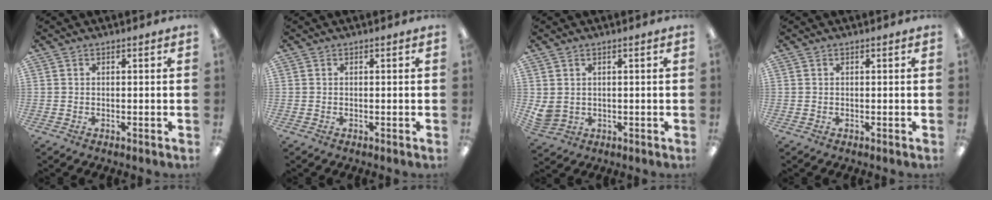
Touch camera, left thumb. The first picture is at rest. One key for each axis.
{"total": 0.0}
{"total": 3.7, "fx": 1.5, "fy": 3.0, "fz": 1.5, "tx": -0.041, "ty": -0.003, "tz": 0.029}
{"total": 0.0}